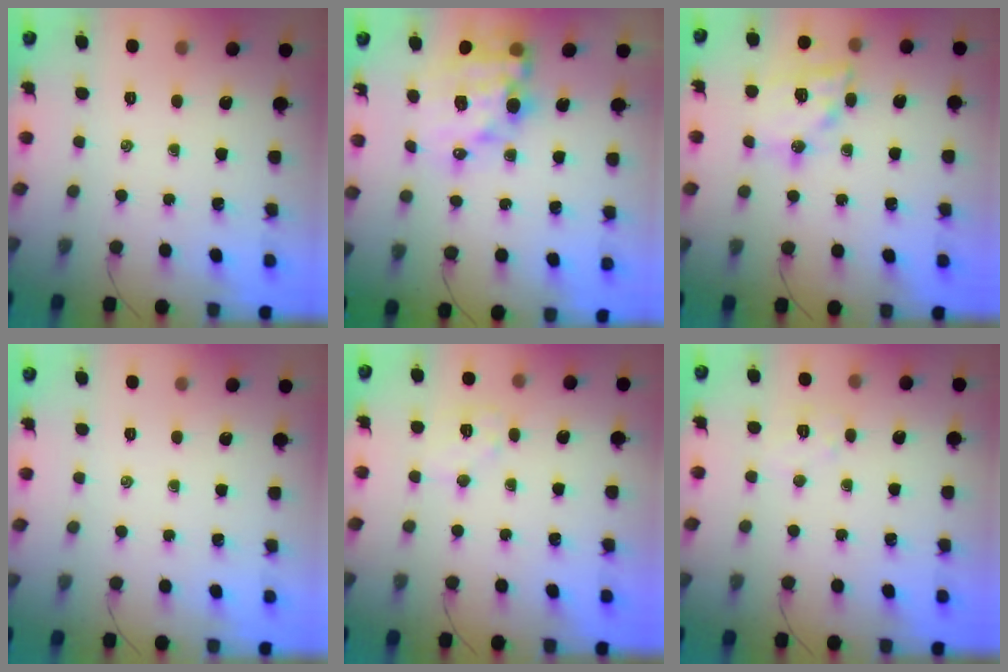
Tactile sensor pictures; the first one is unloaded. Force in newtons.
{"total": 14.7, "press": 14.3, "slide": 3.5}
{"total": 15.9, "press": 15.7, "slide": 2.9}
{"total": 0.0}
{"total": 7.4, "press": 7.3, "slide": 1.2}
{"total": 4.9, "press": 4.9, "slide": 0.7}